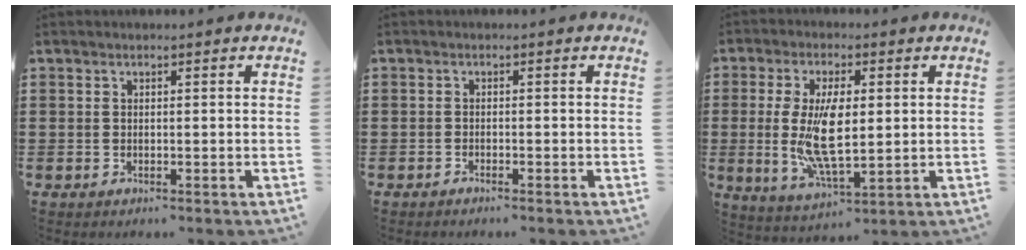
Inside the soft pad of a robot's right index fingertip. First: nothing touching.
{"total": 0.6, "force": [-0.6, 0.0, 0.0], "torque": [-0.002, 0.001, -0.013]}
{"total": 10.7, "force": [0.4, 4.2, 9.8], "torque": [-0.206, -0.013, 0.002]}